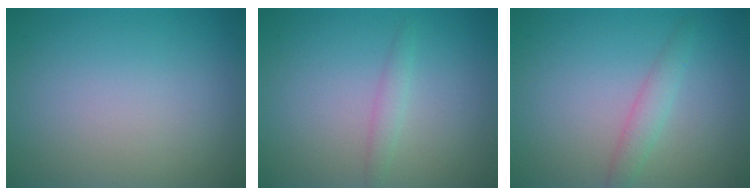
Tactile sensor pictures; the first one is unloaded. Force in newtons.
{"total": 1.2, "press": 1.2, "slide": 0.1}
{"total": 1.8, "press": 1.8, "slide": 0.0}